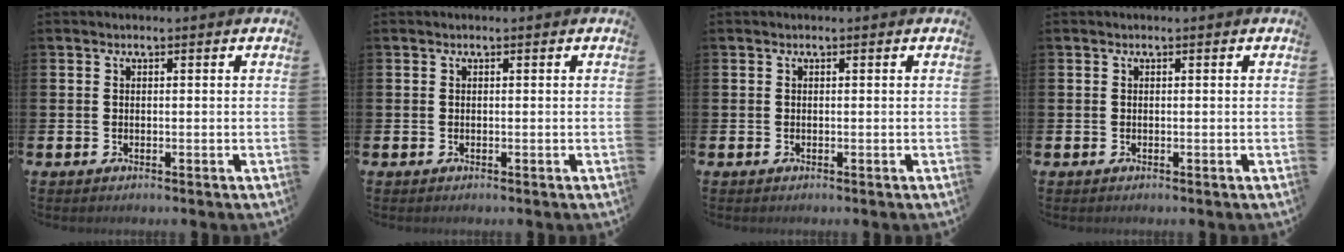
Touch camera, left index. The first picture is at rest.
{"total": 0.0}
{"total": 0.0}
{"total": 0.0}